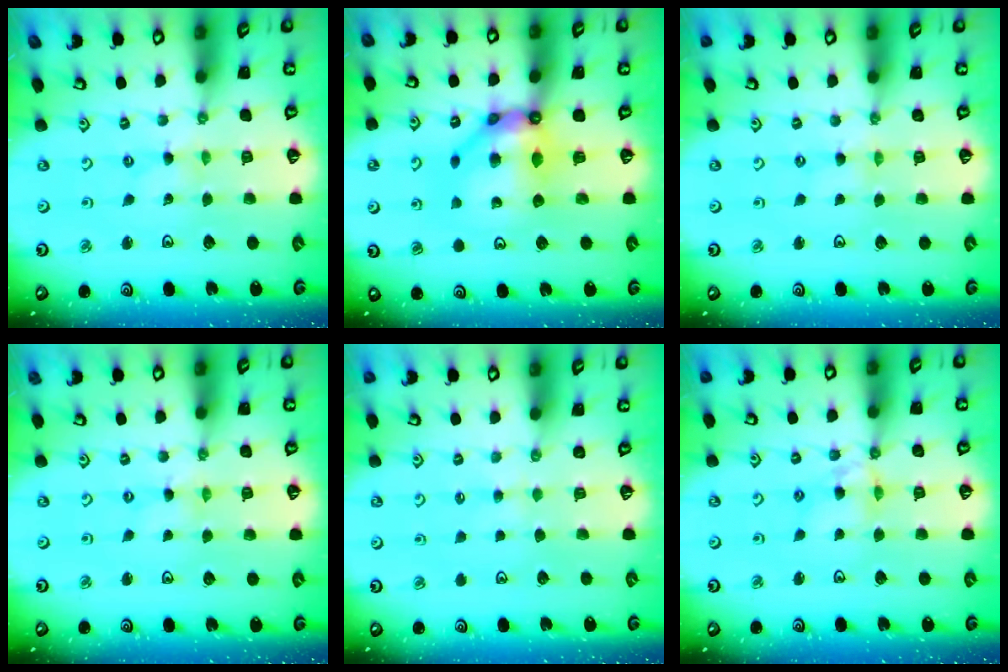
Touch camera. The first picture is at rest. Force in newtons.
{"total": 12.3, "press": 12.3, "slide": 1.2}
{"total": 0.0}
{"total": 0.0}
{"total": 1.5, "press": 1.5, "slide": 0.4}
{"total": 6.5, "press": 6.5, "slide": 0.7}